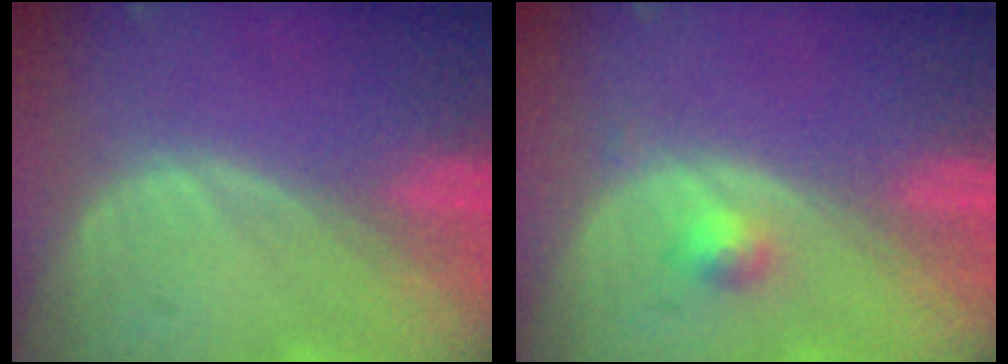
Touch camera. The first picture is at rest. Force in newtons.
{"total": 2.0, "press": 1.8, "slide": 0.8}